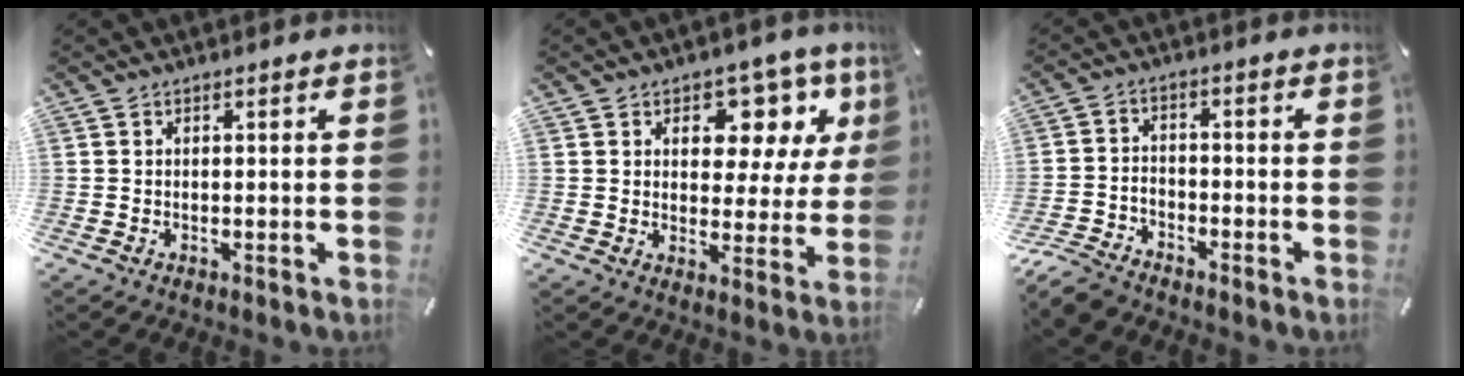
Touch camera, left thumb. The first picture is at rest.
{"total": 11.6, "force": [6.0, 7.8, 6.2], "torque": [-0.082, -0.038, 0.102]}
{"total": 6.7, "force": [-6.0, 2.4, 1.7], "torque": [-0.043, 0.026, -0.118]}